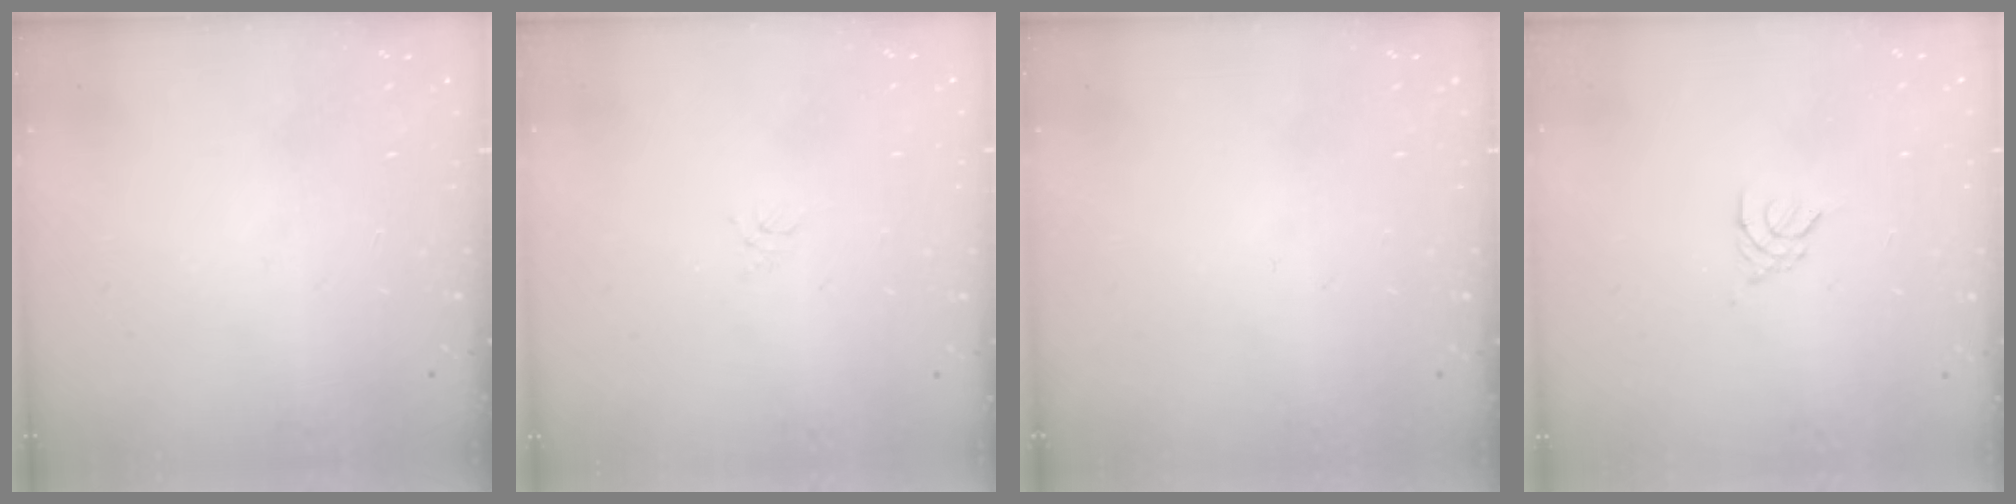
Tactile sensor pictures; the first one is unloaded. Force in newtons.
{"total": 0.0}
{"total": 0.0}
{"total": 2.6, "press": 2.5, "slide": 0.6}